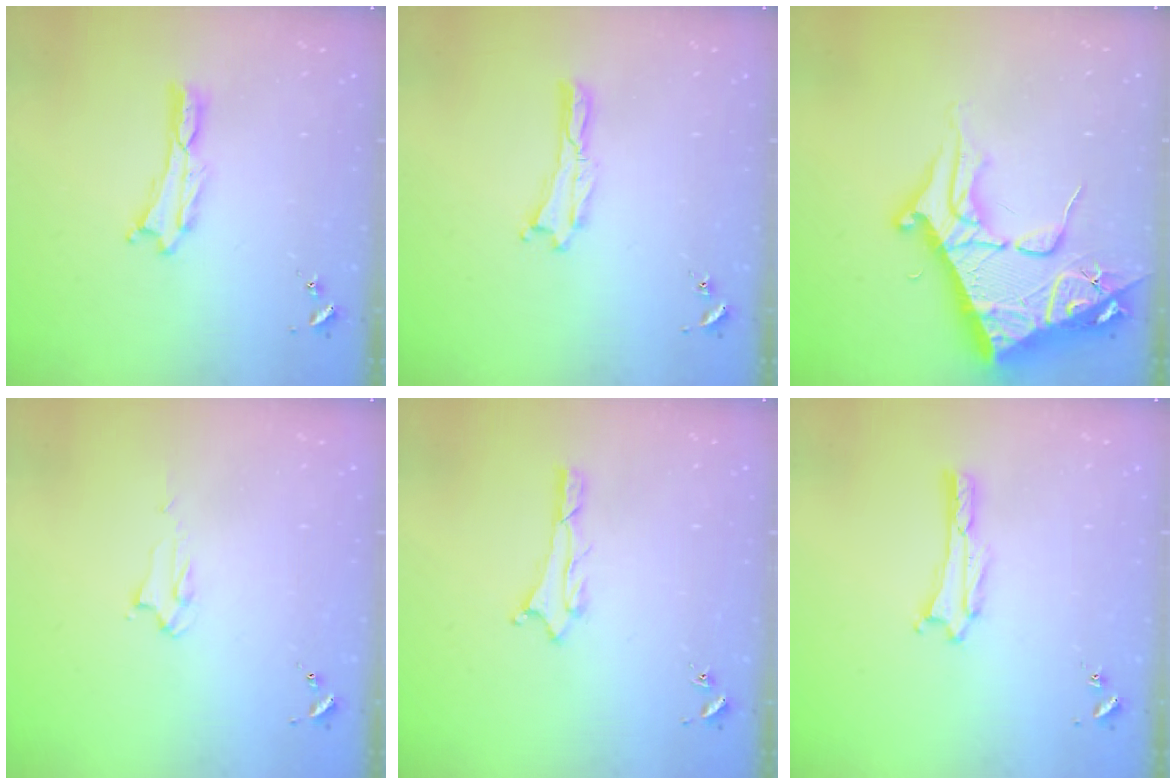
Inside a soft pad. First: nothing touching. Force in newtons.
{"total": 0.0}
{"total": 12.0, "press": 11.9, "slide": 1.4}
{"total": 2.2, "press": 2.2, "slide": 0.2}
{"total": 0.7, "press": 0.7, "slide": 0.2}
{"total": 1.6, "press": 1.6, "slide": 0.2}